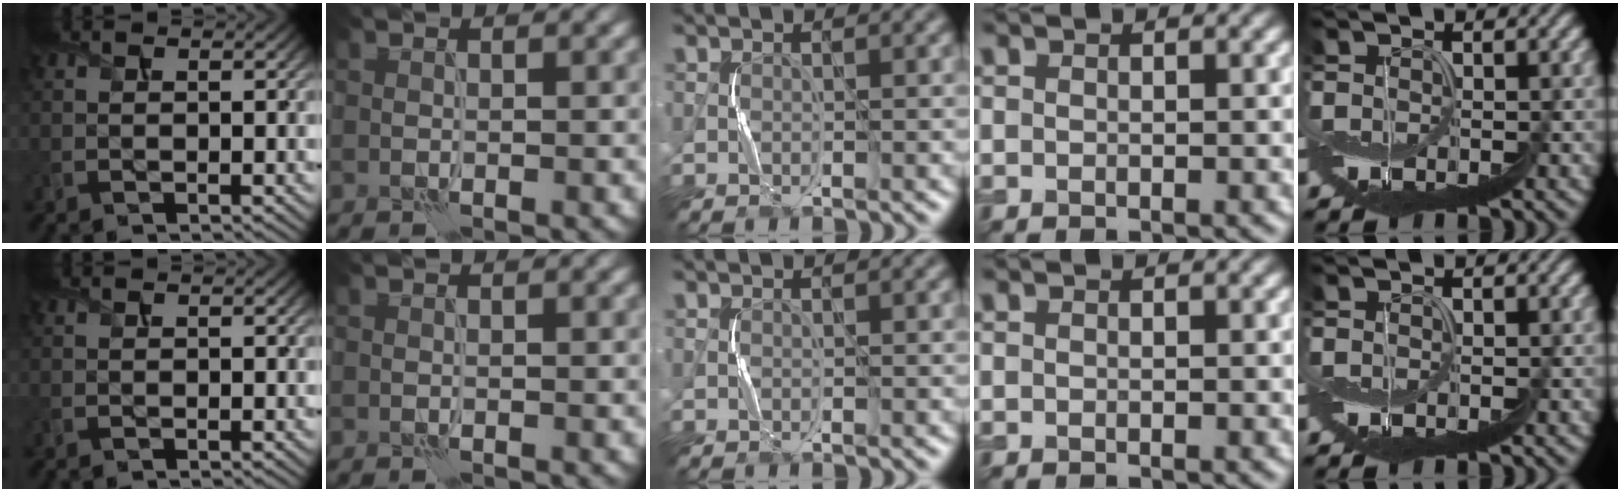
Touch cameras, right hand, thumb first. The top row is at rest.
{}